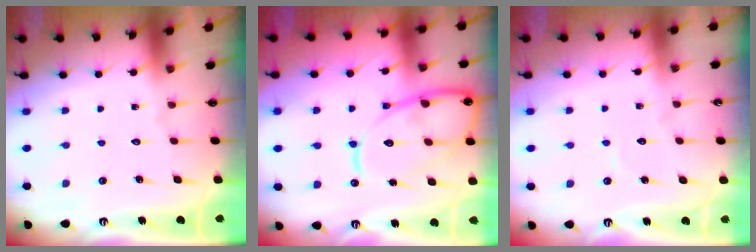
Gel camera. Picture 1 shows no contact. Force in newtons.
{"total": 16.8, "press": 16.7, "slide": 1.6}
{"total": 3.5, "press": 3.5, "slide": 0.3}